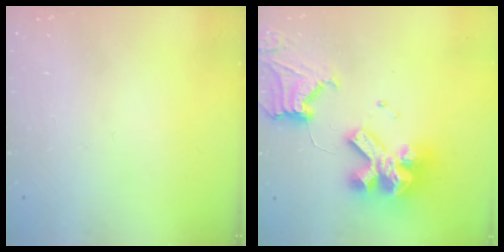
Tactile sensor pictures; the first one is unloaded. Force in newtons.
{"total": 21.2, "press": 21.1, "slide": 2.3}